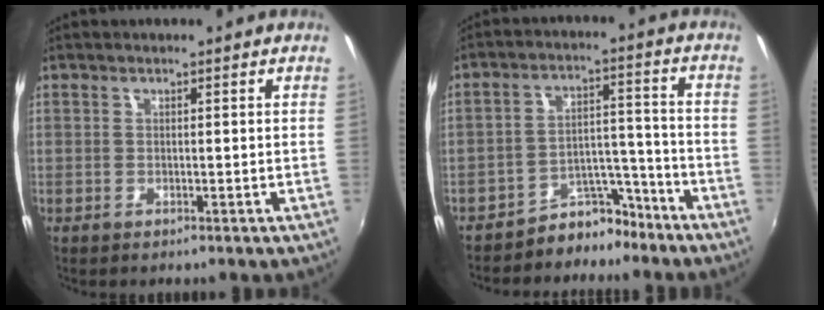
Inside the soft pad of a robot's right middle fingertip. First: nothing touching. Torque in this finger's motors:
{"motor_torque": [0.21, -0.37, -0.03, 0.00]}